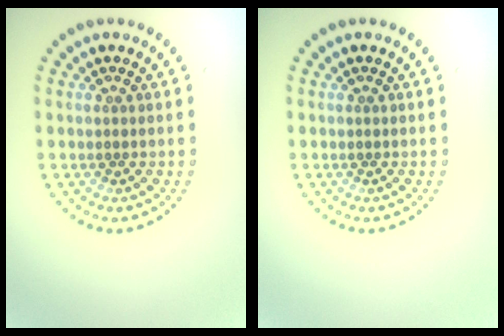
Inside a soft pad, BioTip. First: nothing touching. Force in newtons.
{"total": 0.0}